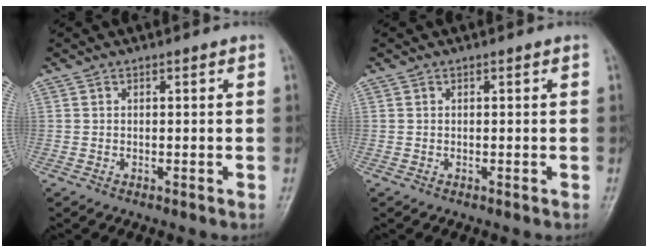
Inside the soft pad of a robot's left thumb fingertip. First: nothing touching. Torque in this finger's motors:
{"motor_torque": [0.00, 0.00, 0.00, 0.00, 0.00]}